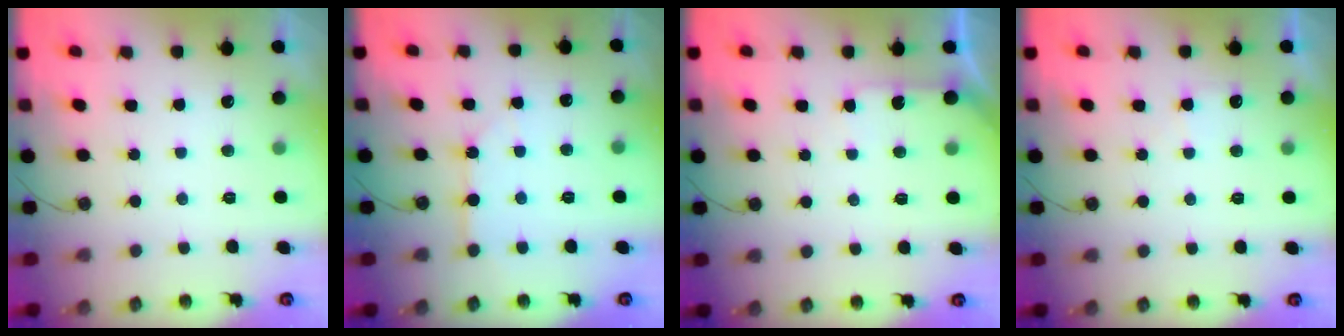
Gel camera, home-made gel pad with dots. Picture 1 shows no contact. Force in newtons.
{"total": 4.6, "press": 4.6, "slide": 0.5}
{"total": 4.5, "press": 4.4, "slide": 0.6}
{"total": 3.8, "press": 3.7, "slide": 0.7}